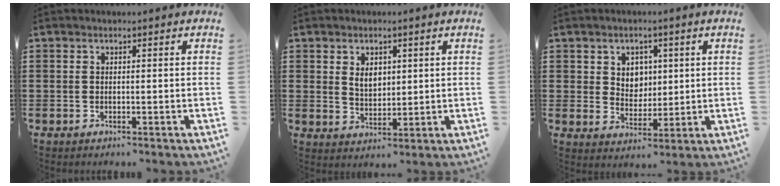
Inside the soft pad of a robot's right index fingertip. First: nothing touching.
{"total": 3.6, "force": [1.4, 2.5, 2.2], "torque": [-0.043, 0.006, 0.023]}
{"total": 4.3, "force": [1.6, 3.8, 1.2], "torque": [-0.024, 0.007, 0.024]}